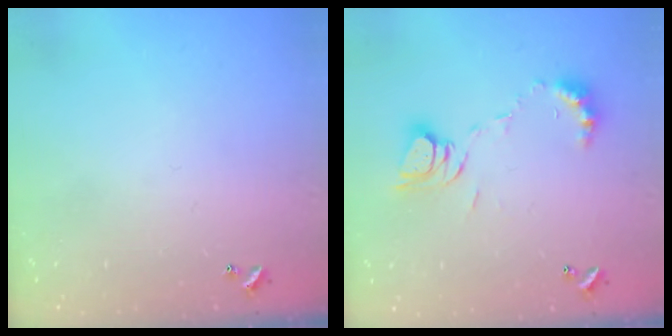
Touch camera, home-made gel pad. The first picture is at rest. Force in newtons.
{"total": 8.2, "press": 8.1, "slide": 0.8}